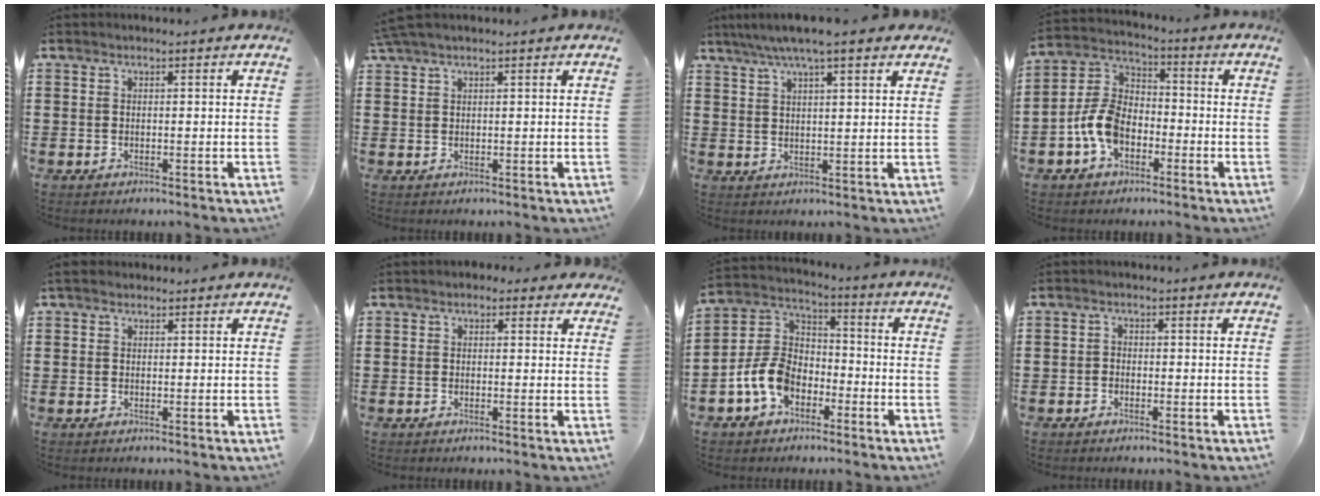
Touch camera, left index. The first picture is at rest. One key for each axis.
{"total": 1.8, "fx": 1.3, "fy": 0.1, "fz": 1.2, "tx": -0.026, "ty": 0.002, "tz": 0.025}
{"total": 5.6, "fx": 4.2, "fy": 0.5, "fz": 3.7, "tx": -0.082, "ty": -0.003, "tz": 0.073}
{"total": 8.5, "fx": -3.6, "fy": 5.3, "fz": 5.6, "tx": -0.156, "ty": 0.003, "tz": -0.080}
{"total": 1.2, "fx": 0.9, "fy": 0.7, "fz": 0.5, "tx": -0.013, "ty": 0.005, "tz": 0.017}
{"total": 1.4, "fx": 0.7, "fy": 1.2, "fz": 0.5, "tx": -0.006, "ty": 0.006, "tz": 0.009}
{"total": 8.9, "fx": -4.2, "fy": 6.0, "fz": 5.1, "tx": -0.155, "ty": 0.003, "tz": -0.091}
{"total": 1.2, "fx": -1.0, "fy": 0.6, "fz": 0.1, "tx": -0.007, "ty": 0.003, "tz": -0.022}